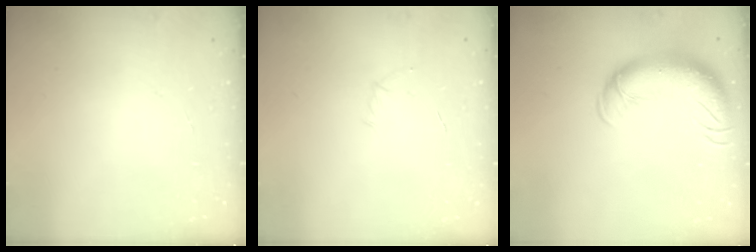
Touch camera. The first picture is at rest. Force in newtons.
{"total": 3.2, "press": 3.1, "slide": 0.7}
{"total": 15.0, "press": 14.6, "slide": 3.4}